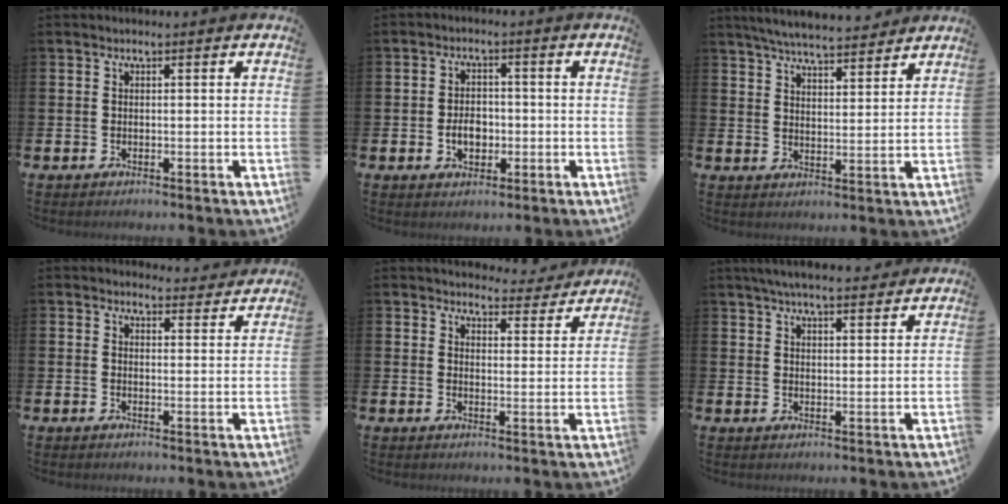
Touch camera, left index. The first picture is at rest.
{"total": 3.6, "force": [-0.8, 2.5, 2.4], "torque": [-0.026, -0.004, -0.023]}
{"total": 5.9, "force": [5.8, 0.4, 1.2], "torque": [-0.039, -0.028, 0.103]}
{"total": 3.0, "force": [2.9, 0.7, -0.1], "torque": [0.003, -0.018, 0.051]}
{"total": 4.1, "force": [4.0, 1.1, 0.0], "torque": [-0.007, -0.029, 0.068]}
{"total": 5.1, "force": [4.8, 0.6, 1.5], "torque": [-0.040, -0.014, 0.088]}